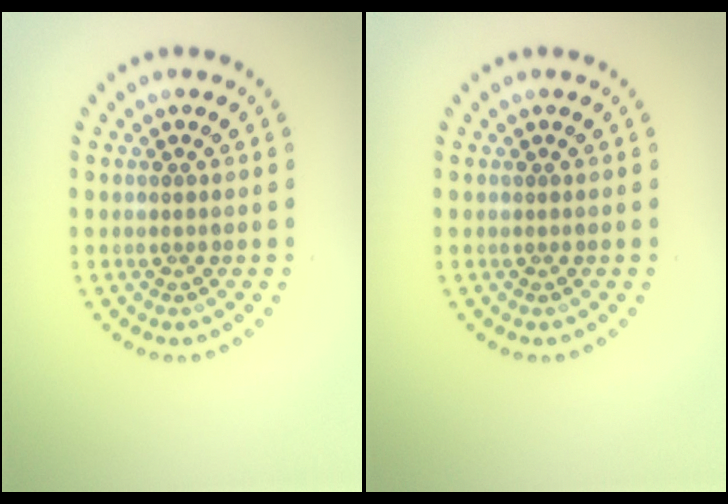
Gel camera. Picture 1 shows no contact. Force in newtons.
{"total": 0.0}